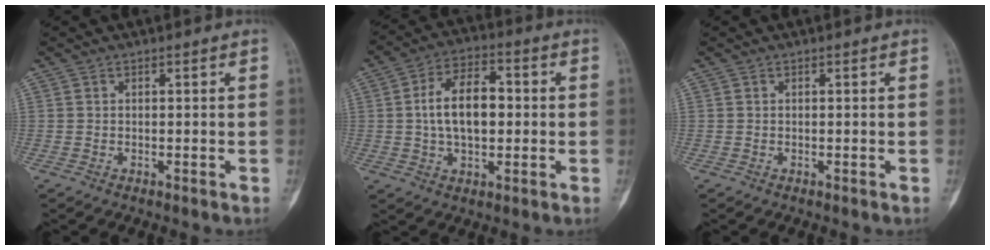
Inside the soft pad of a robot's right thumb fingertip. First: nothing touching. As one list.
[{"total": 11.3, "force": [0.4, 6.5, 9.2], "torque": [-0.147, 0.018, 0.003]}, {"total": 0.0}]